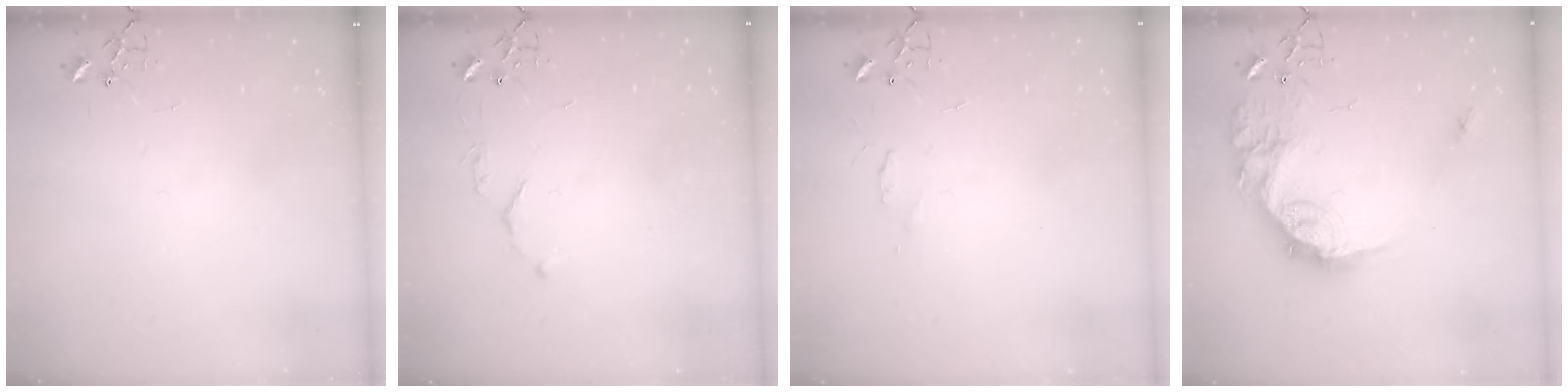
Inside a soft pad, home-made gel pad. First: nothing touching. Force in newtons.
{"total": 4.3, "press": 4.3, "slide": 0.7}
{"total": 4.1, "press": 4.1, "slide": 0.7}
{"total": 19.2, "press": 19.2, "slide": 1.0}